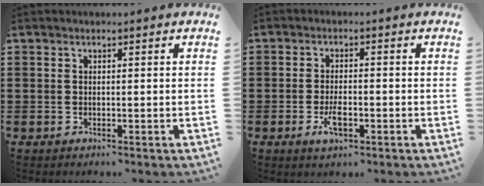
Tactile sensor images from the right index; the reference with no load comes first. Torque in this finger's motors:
{"motor_torque": [1.08, 1.06, 0.11, 0.10]}